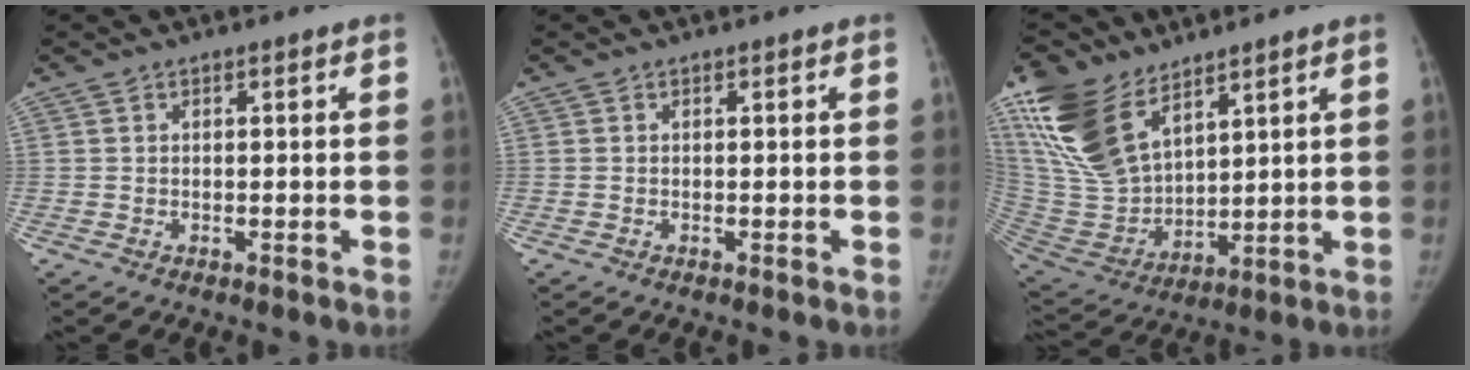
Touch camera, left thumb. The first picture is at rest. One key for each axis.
{"total": 0.0}
{"total": 20.1, "fx": 12.2, "fy": 10.4, "fz": 12.1, "tx": -0.253, "ty": -0.046, "tz": 0.253}